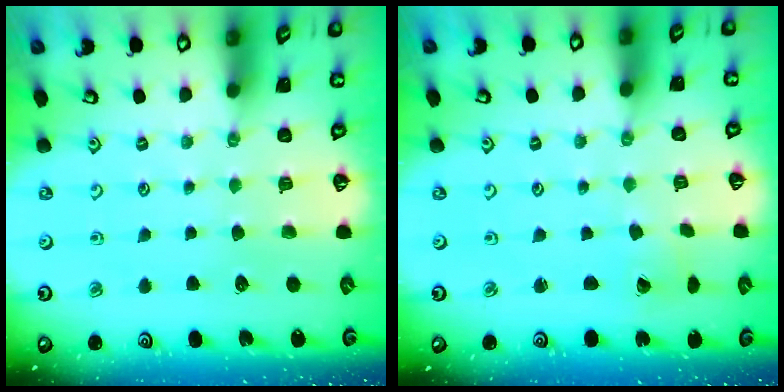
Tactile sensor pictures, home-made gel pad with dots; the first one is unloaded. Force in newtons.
{"total": 1.7, "press": 1.7, "slide": 0.0}